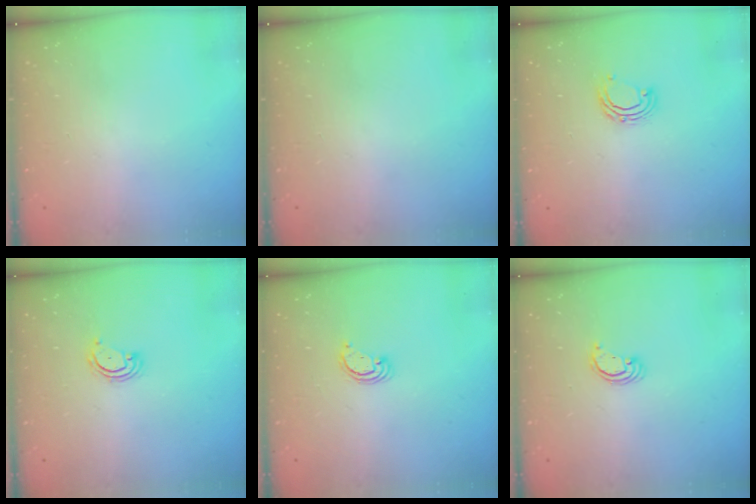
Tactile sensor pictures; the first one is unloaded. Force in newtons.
{"total": 0.0}
{"total": 5.6, "press": 5.6, "slide": 1.0}
{"total": 4.5, "press": 4.5, "slide": 0.4}
{"total": 2.6, "press": 2.6, "slide": 0.3}
{"total": 2.6, "press": 2.6, "slide": 0.2}